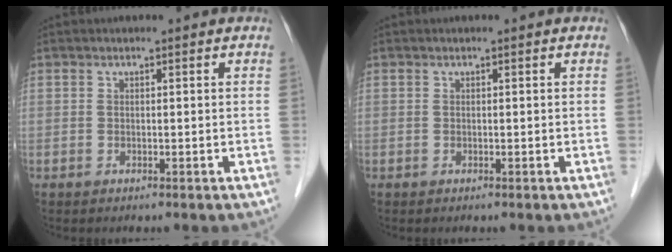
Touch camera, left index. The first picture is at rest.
{"total": 0.0}